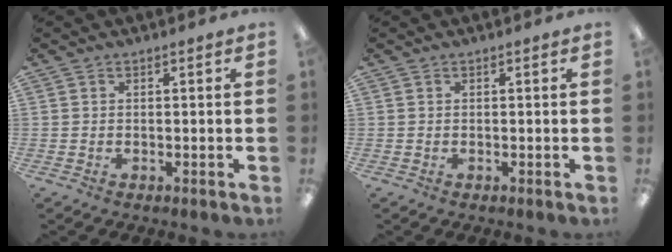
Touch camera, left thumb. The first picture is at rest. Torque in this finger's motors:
{"motor_torque": [0.05, 0.26, -0.02, 0.50, 0.00]}